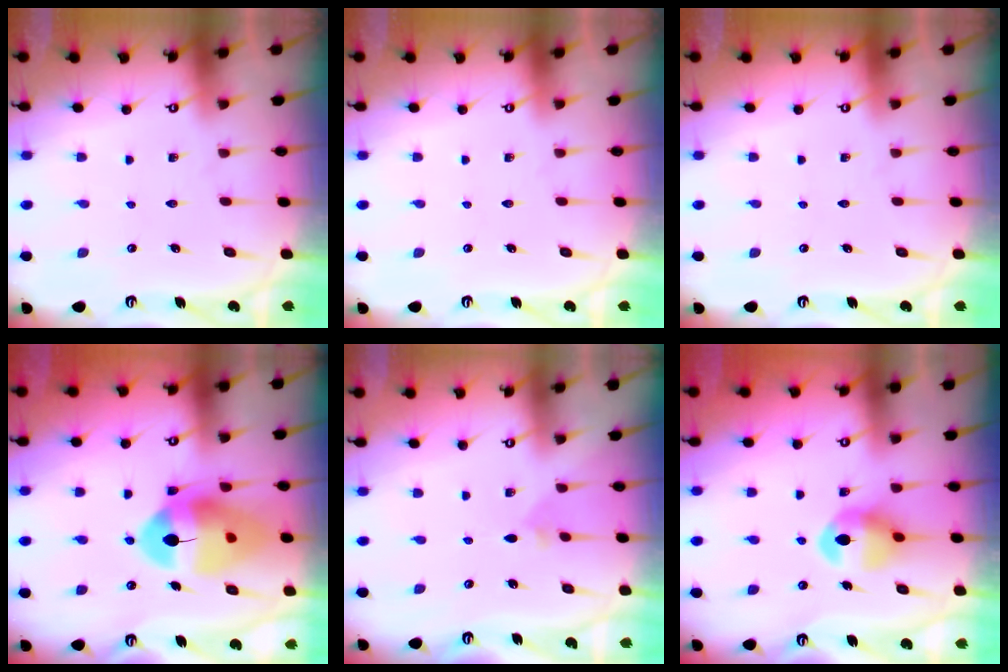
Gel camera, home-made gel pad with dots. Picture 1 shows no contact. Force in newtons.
{"total": 0.0}
{"total": 0.0}
{"total": 15.2, "press": 15.0, "slide": 2.0}
{"total": 2.3, "press": 2.3, "slide": 0.6}
{"total": 9.5, "press": 9.5, "slide": 0.2}